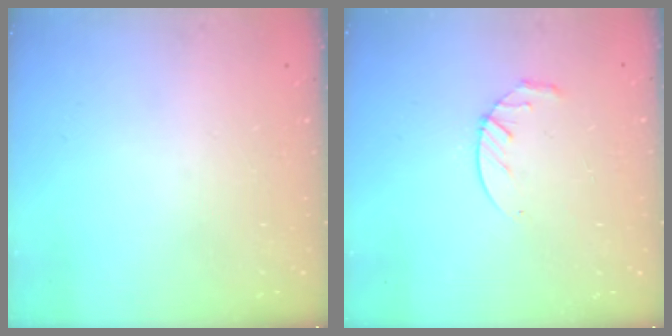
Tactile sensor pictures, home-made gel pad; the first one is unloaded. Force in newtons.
{"total": 4.2, "press": 4.2, "slide": 0.5}